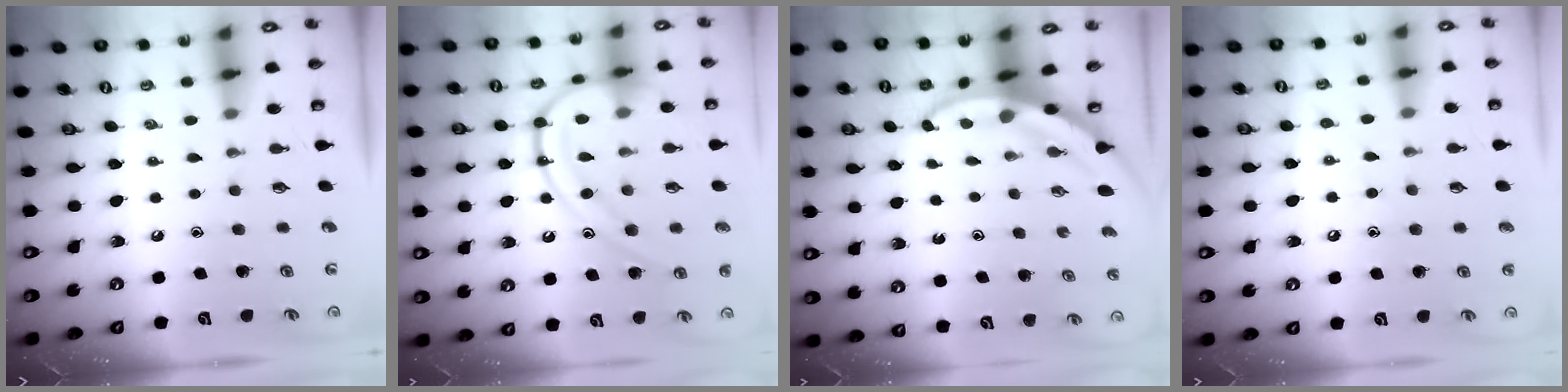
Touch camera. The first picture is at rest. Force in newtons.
{"total": 15.4, "press": 15.3, "slide": 1.4}
{"total": 3.7, "press": 3.7, "slide": 0.5}
{"total": 6.4, "press": 6.3, "slide": 0.8}